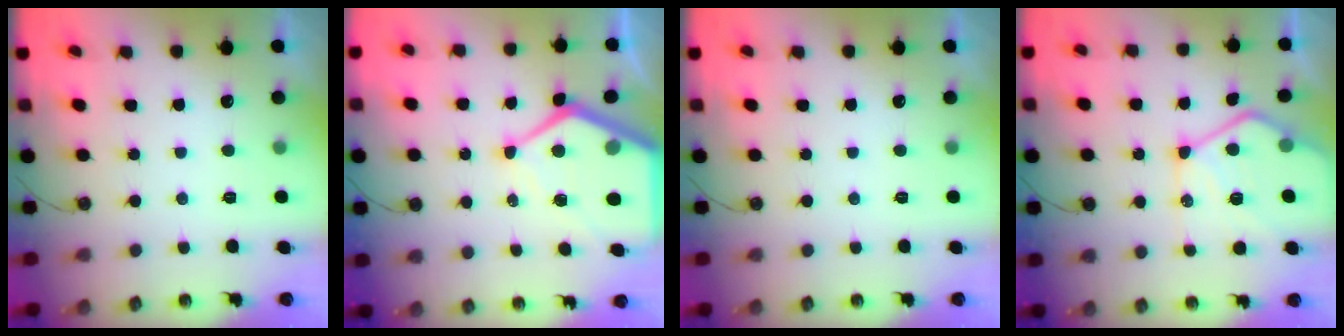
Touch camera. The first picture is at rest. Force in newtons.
{"total": 14.8, "press": 14.8, "slide": 1.4}
{"total": 0.0}
{"total": 15.5, "press": 15.4, "slide": 1.4}